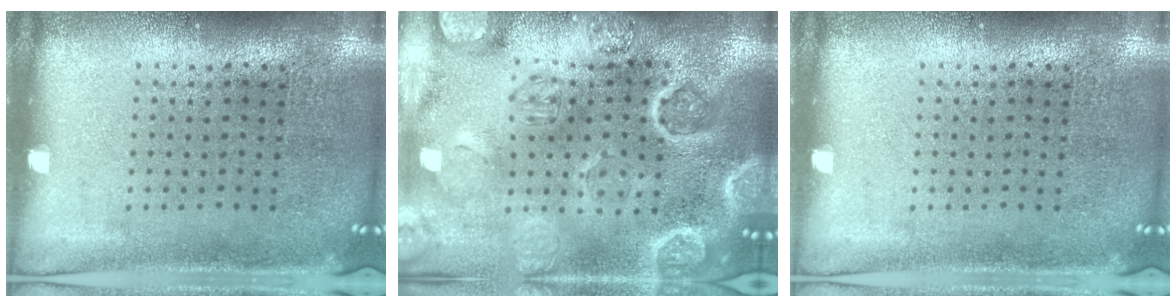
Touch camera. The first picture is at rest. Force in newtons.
{"total": 4.7, "press": 4.2, "slide": 2.1}
{"total": 0.0}